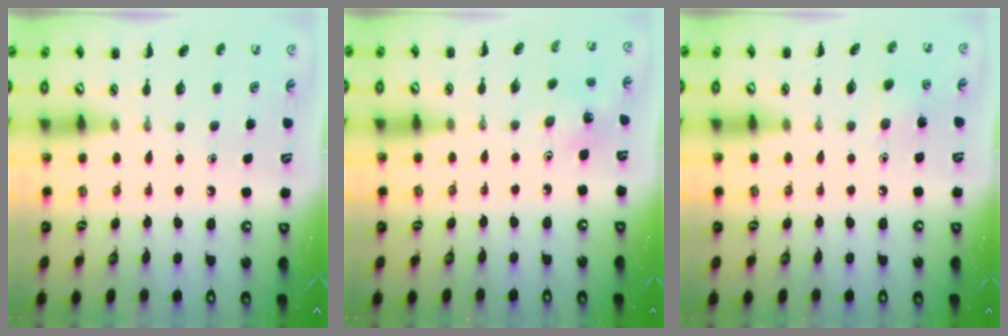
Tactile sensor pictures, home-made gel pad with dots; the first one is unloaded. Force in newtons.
{"total": 3.0, "press": 2.8, "slide": 1.0}
{"total": 5.0, "press": 4.8, "slide": 1.5}